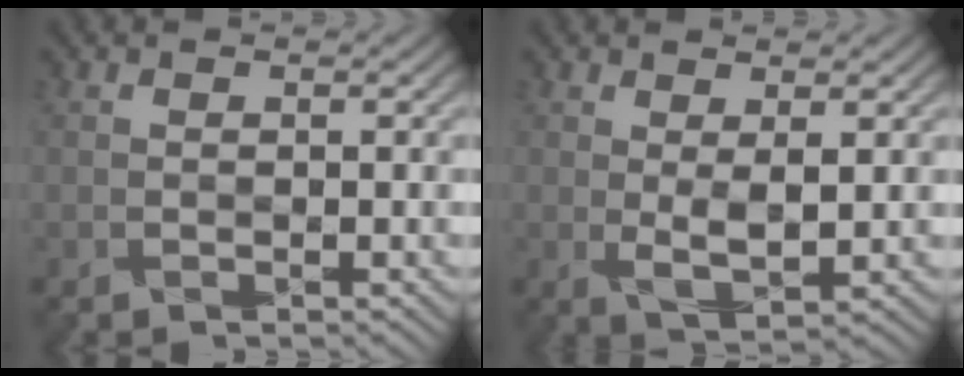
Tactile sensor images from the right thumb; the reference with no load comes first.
{"total": 2.8, "force": [0.8, 0.8, 2.6], "torque": [-0.057, -0.007, 0.021]}